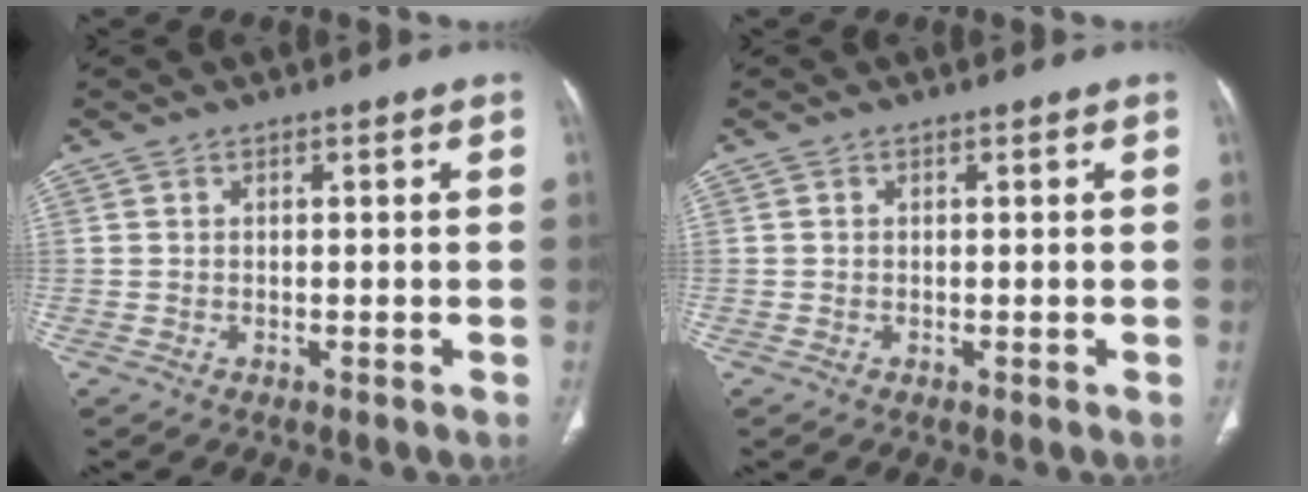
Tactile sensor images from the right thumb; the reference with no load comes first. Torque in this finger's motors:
{"motor_torque": [0.28, 0.12, -0.34, 0.22, -0.02]}